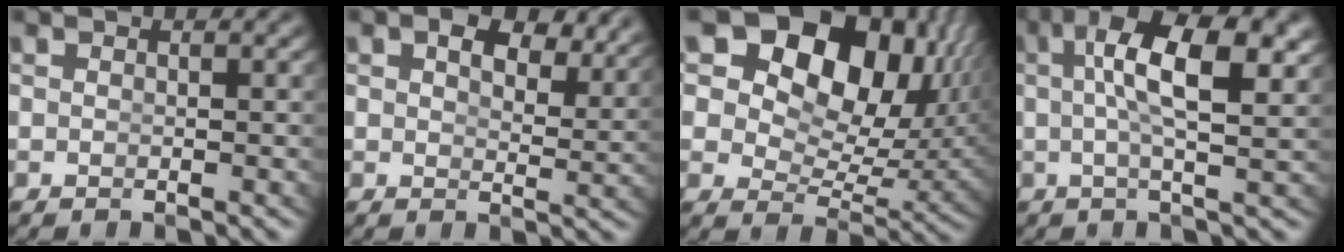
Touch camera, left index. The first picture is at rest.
{"total": 4.4, "force": [3.1, 1.3, 2.8], "torque": [-0.041, -0.002, 0.049]}
{"total": 17.1, "force": [5.0, 11.8, 11.4], "torque": [-0.197, -0.004, 0.072]}
{"total": 8.0, "force": [2.3, 2.3, 7.3], "torque": [-0.121, 0.009, 0.033]}